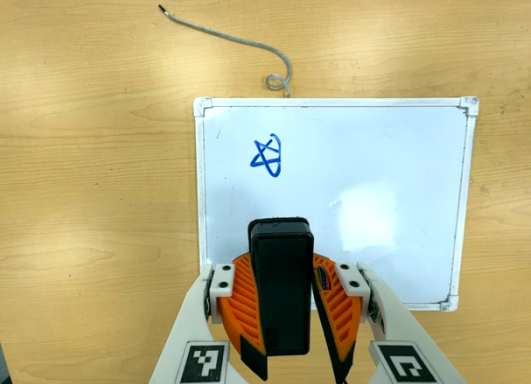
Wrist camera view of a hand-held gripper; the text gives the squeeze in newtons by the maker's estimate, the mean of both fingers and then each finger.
{"total": 11.6, "left": 10.1, "right": 13.1}